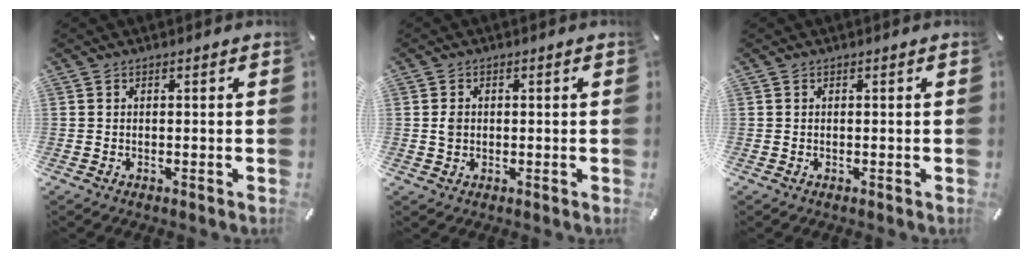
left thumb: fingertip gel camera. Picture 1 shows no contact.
{"total": 2.0, "force": [0.2, 1.8, 0.8], "torque": [-0.010, 0.004, -0.001]}
{"total": 0.0}